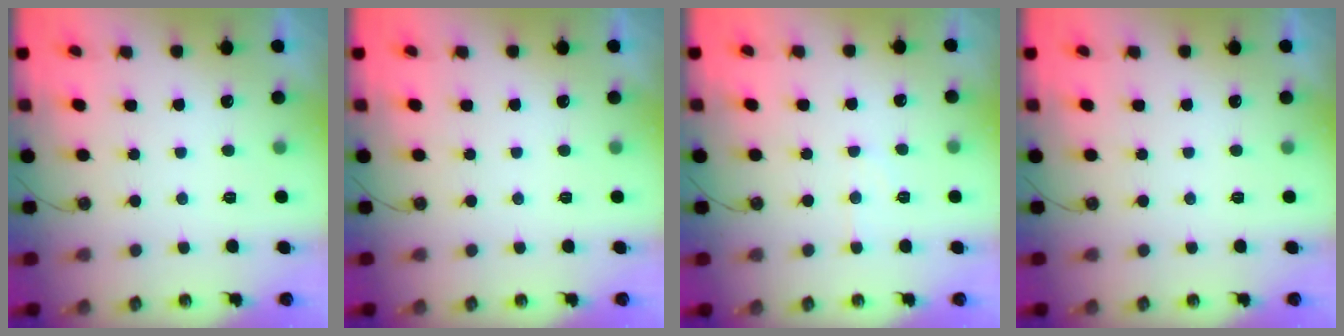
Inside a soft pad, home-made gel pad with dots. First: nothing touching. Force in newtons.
{"total": 0.0}
{"total": 5.3, "press": 5.3, "slide": 0.8}
{"total": 0.0}